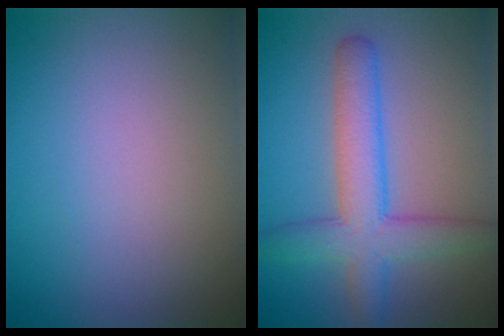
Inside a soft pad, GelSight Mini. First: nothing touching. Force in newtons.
{"total": 5.6, "press": 5.6, "slide": 0.1}